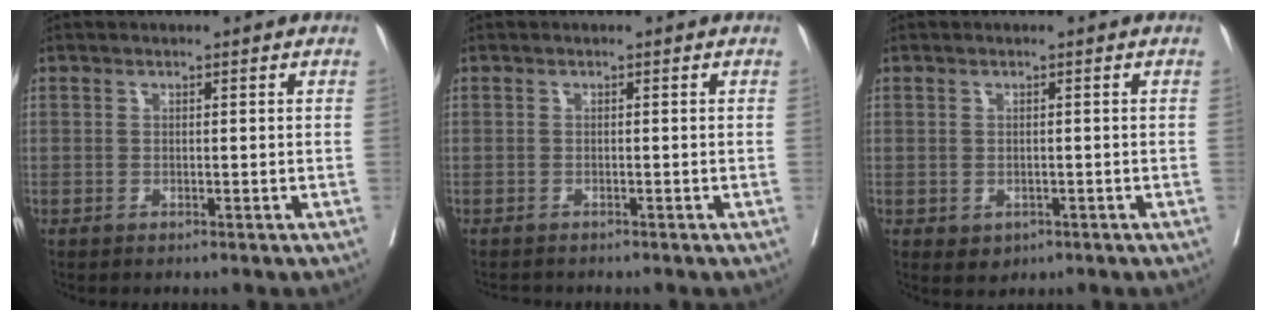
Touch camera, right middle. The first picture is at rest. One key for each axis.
{"total": 1.3, "fx": -1.2, "fy": 0.3, "fz": 0.0, "tx": -0.006, "ty": -0.005, "tz": -0.020}
{"total": 1.7, "fx": -0.6, "fy": 1.4, "fz": 0.8, "tx": -0.010, "ty": 0.001, "tz": 0.003}